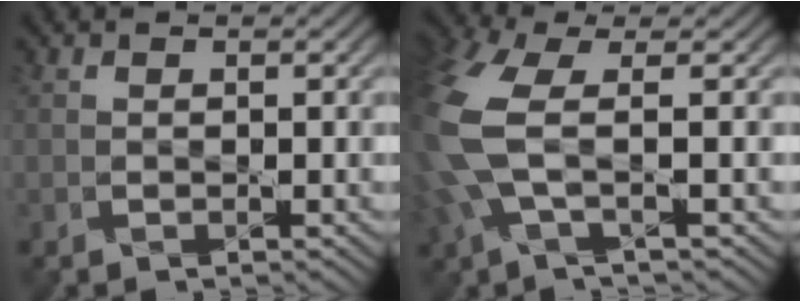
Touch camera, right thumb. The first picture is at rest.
{"total": 9.7, "force": [0.2, 4.0, 8.8], "torque": [-0.239, -0.010, -0.006]}